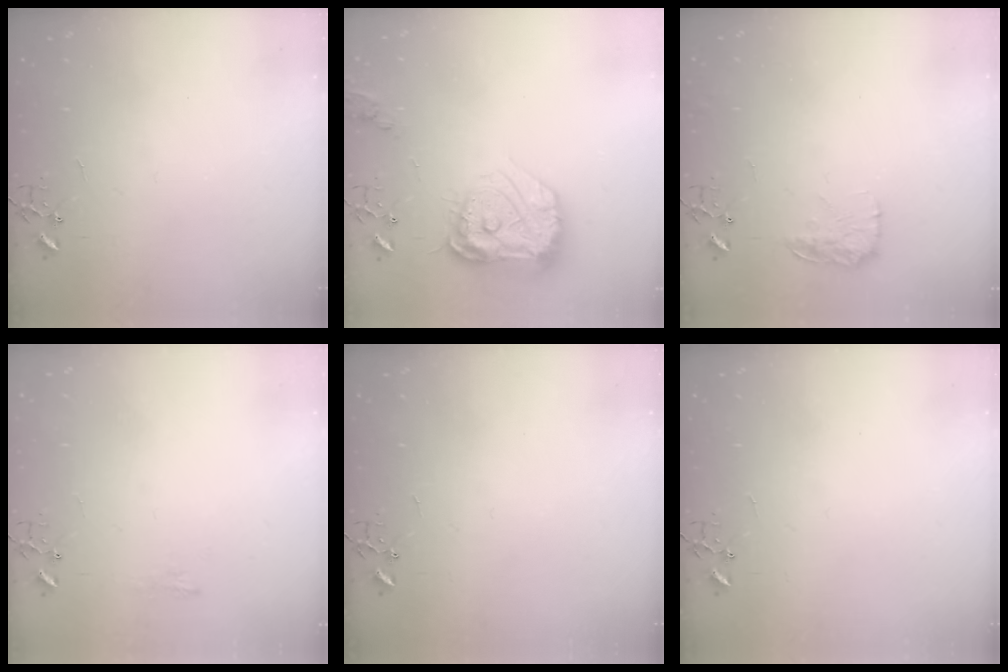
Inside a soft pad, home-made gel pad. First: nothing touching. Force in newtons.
{"total": 19.8, "press": 19.7, "slide": 2.0}
{"total": 11.4, "press": 11.3, "slide": 0.4}
{"total": 6.9, "press": 6.8, "slide": 0.7}
{"total": 0.0}
{"total": 0.0}